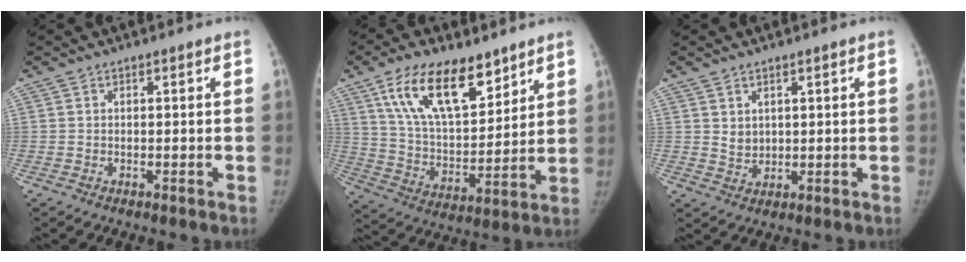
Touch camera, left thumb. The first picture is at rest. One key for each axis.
{"total": 18.6, "fx": 11.1, "fy": 8.6, "fz": 12.2, "tx": -0.173, "ty": -0.050, "tz": 0.205}
{"total": 2.8, "fx": 1.3, "fy": 2.0, "fz": 1.5, "tx": -0.016, "ty": -0.014, "tz": 0.033}